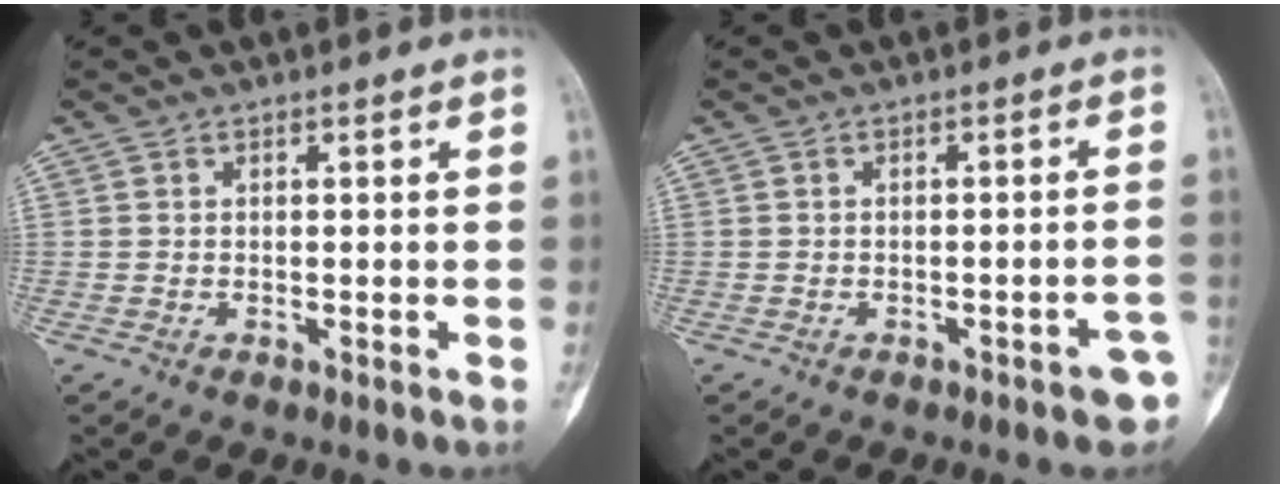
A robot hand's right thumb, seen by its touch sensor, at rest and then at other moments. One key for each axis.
{"total": 4.9, "fx": -2.6, "fy": 1.6, "fz": 3.8, "tx": -0.029, "ty": 0.018, "tz": -0.028}